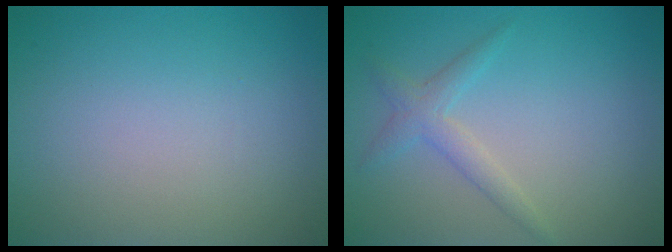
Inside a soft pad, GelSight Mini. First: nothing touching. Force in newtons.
{"total": 2.0, "press": 2.0, "slide": 0.1}